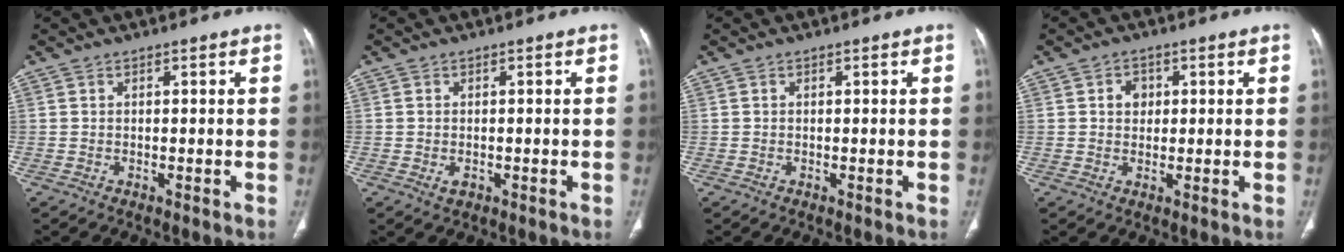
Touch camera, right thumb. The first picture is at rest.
{"total": 1.7, "force": [-0.4, 1.2, 1.1], "torque": [-0.017, 0.001, -0.003]}
{"total": 0.0}
{"total": 3.0, "force": [0.7, 2.6, 1.5], "torque": [-0.007, 0.002, 0.010]}